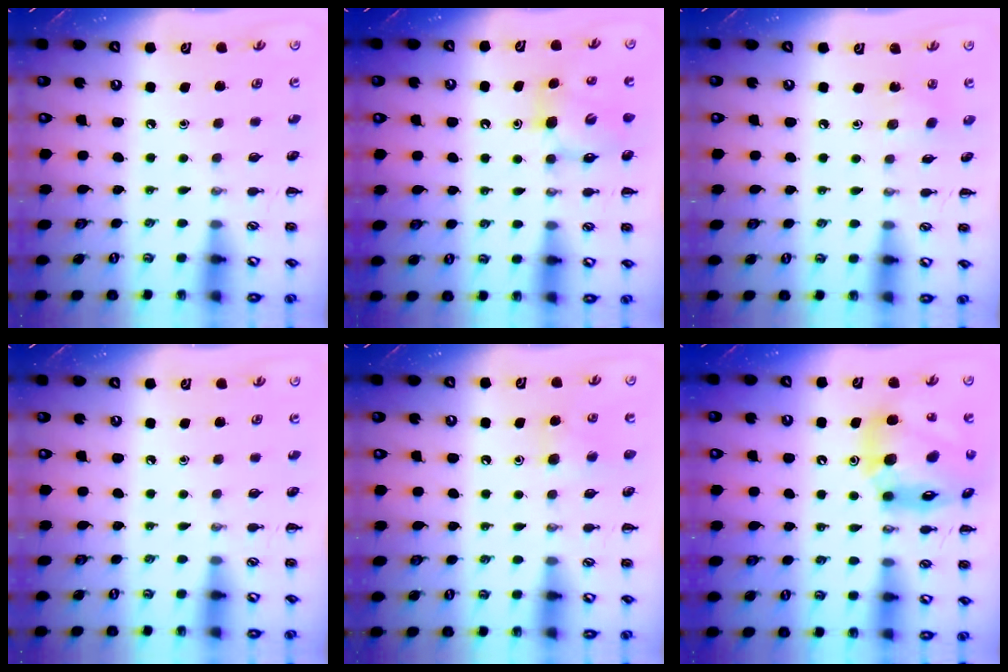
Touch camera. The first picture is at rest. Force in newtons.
{"total": 6.0, "press": 5.9, "slide": 0.9}
{"total": 3.0, "press": 2.8, "slide": 0.9}
{"total": 0.0}
{"total": 5.2, "press": 5.0, "slide": 1.3}
{"total": 18.1, "press": 17.4, "slide": 5.1}